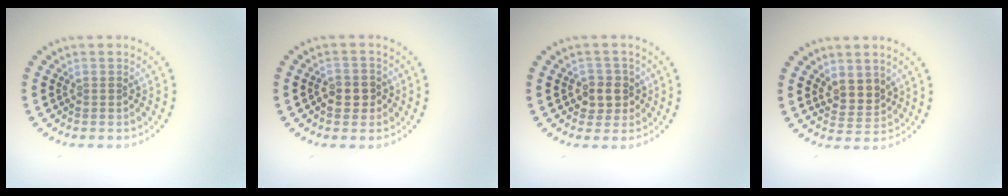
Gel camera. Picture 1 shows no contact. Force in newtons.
{"total": 2.5, "press": 2.4, "slide": 0.6}
{"total": 2.5, "press": 2.3, "slide": 1.0}
{"total": 2.5, "press": 2.2, "slide": 1.2}